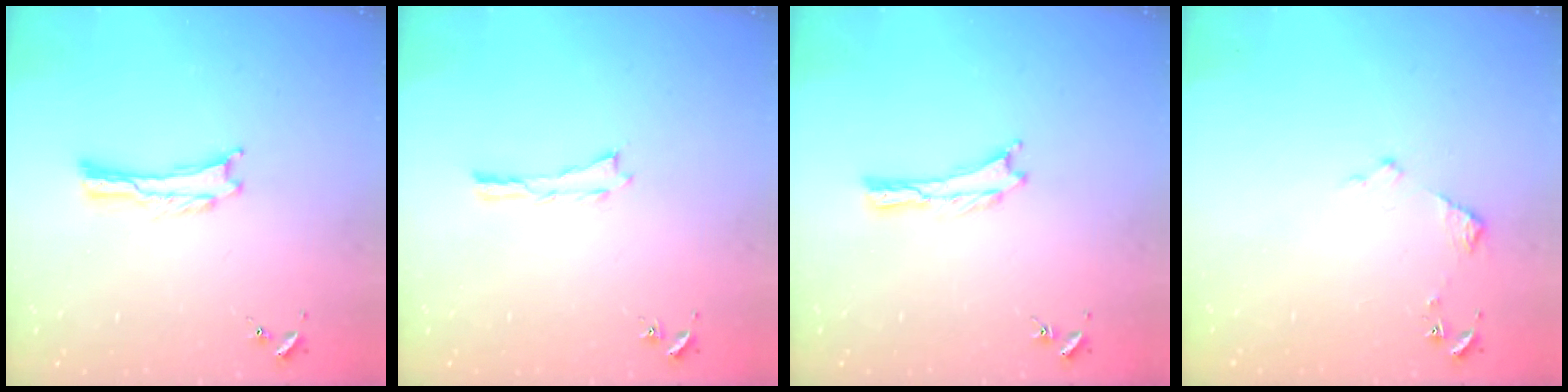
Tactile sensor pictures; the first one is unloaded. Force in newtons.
{"total": 0.0}
{"total": 0.0}
{"total": 2.2, "press": 2.2, "slide": 0.3}